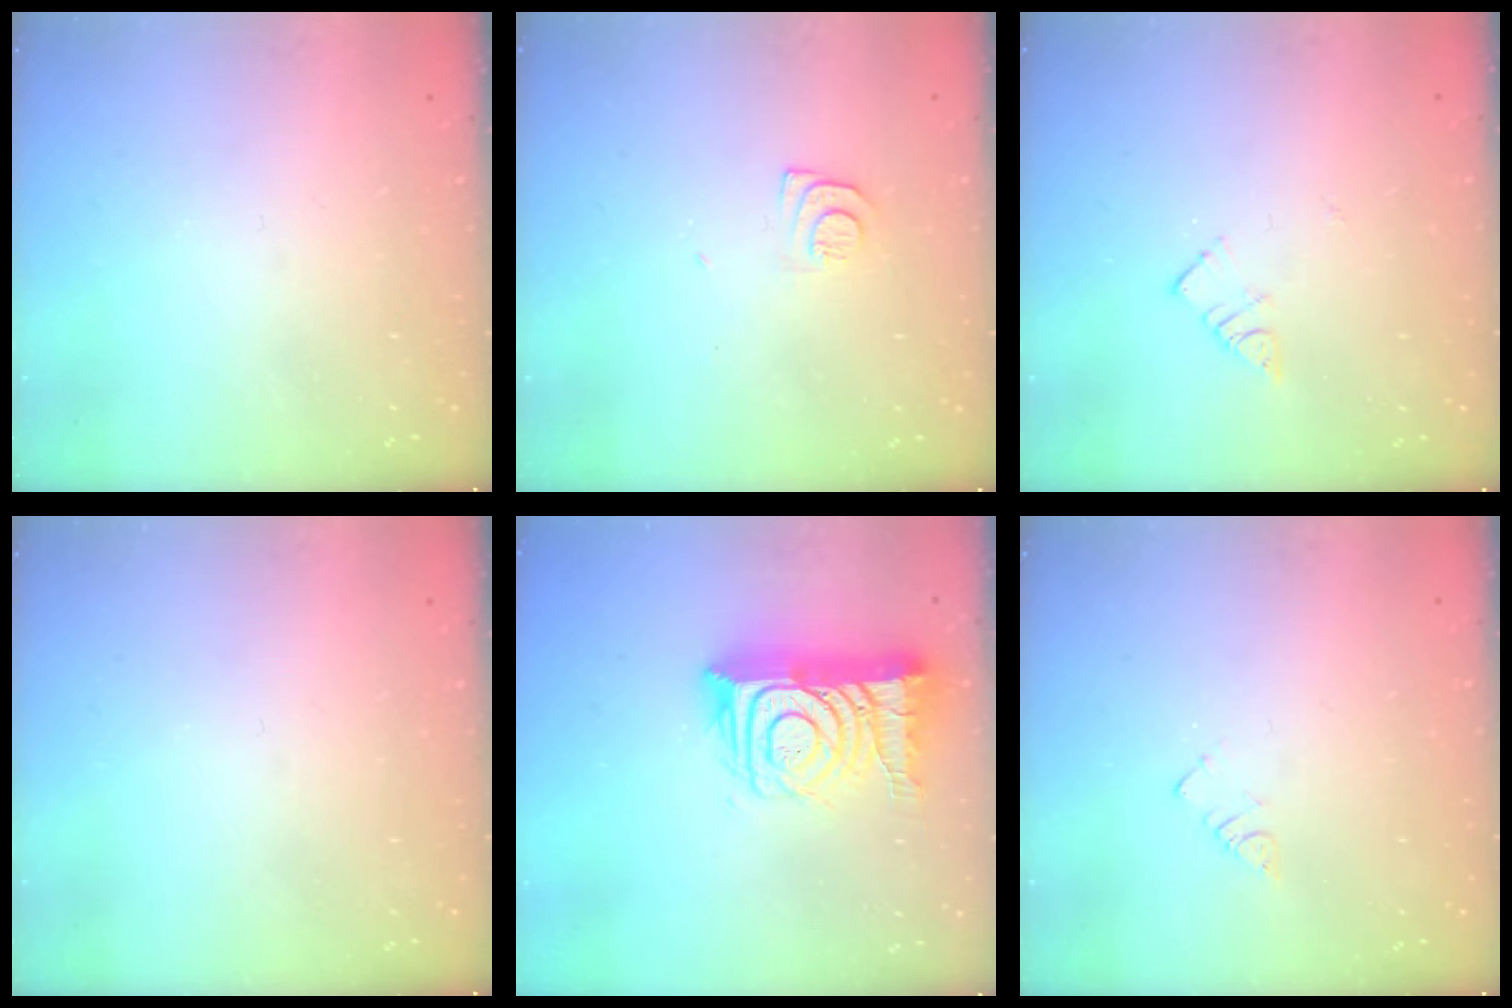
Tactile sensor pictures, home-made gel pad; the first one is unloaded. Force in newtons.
{"total": 7.3, "press": 7.2, "slide": 0.8}
{"total": 4.6, "press": 4.6, "slide": 0.2}
{"total": 0.0}
{"total": 17.6, "press": 17.5, "slide": 1.6}
{"total": 2.3, "press": 2.3, "slide": 0.4}